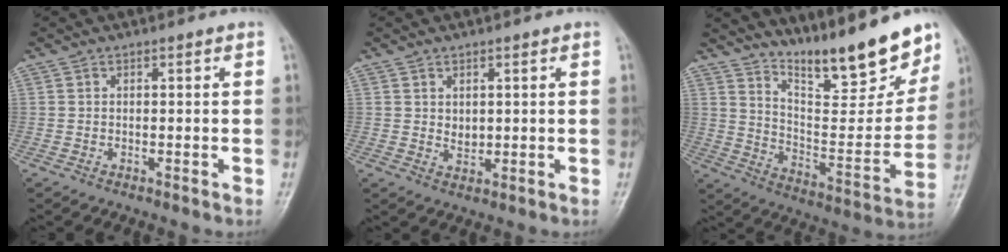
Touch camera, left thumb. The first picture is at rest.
{"total": 2.2, "force": [0.7, 1.7, 1.3], "torque": [-0.014, -0.008, 0.016]}
{"total": 19.9, "force": [15.9, 4.5, 11.0], "torque": [-0.128, -0.108, 0.251]}